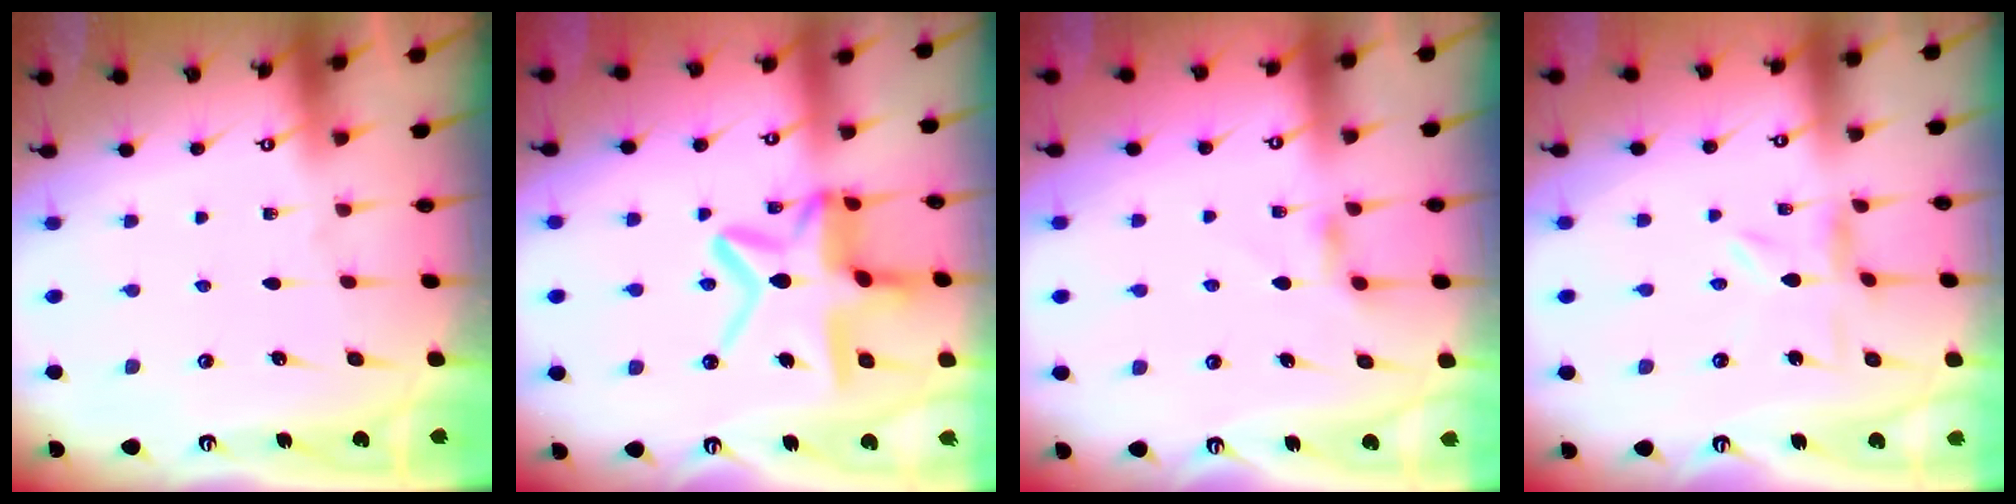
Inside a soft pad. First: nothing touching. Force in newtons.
{"total": 15.4, "press": 15.3, "slide": 1.3}
{"total": 3.1, "press": 3.1, "slide": 0.6}
{"total": 2.6, "press": 2.5, "slide": 0.4}